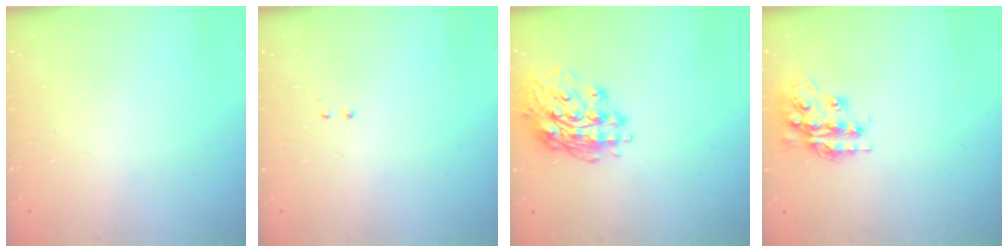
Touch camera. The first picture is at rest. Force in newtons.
{"total": 0.5, "press": 0.5, "slide": 0.3}
{"total": 15.3, "press": 15.3, "slide": 0.8}
{"total": 16.0, "press": 16.0, "slide": 1.2}